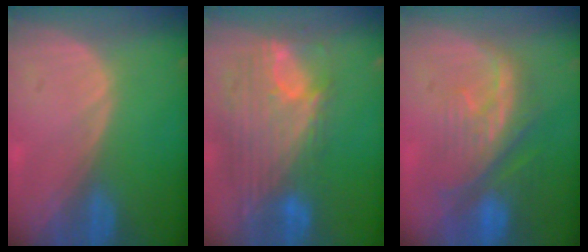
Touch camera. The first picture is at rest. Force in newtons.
{"total": 12.1, "press": 10.2, "slide": 6.4}
{"total": 10.0, "press": 9.0, "slide": 4.4}